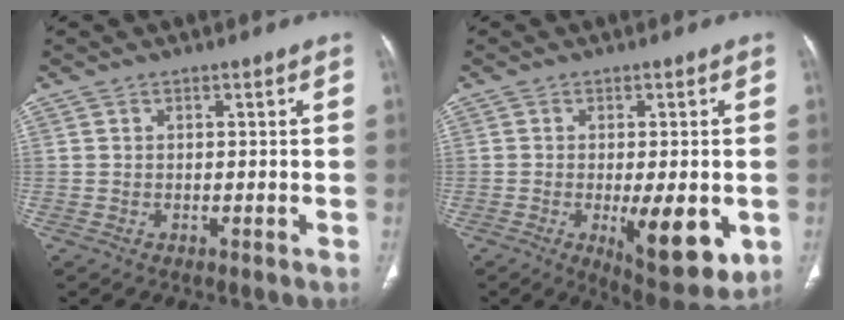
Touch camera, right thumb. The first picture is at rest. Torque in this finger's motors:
{"motor_torque": [1.36, 1.58, -0.08, 0.01, 0.37]}